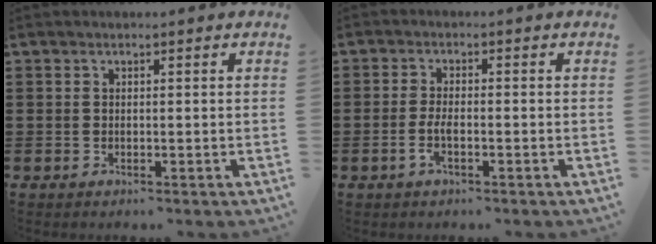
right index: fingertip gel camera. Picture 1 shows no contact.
{"total": 2.6, "force": [-1.0, 0.7, 2.3], "torque": [-0.048, -0.001, -0.021]}